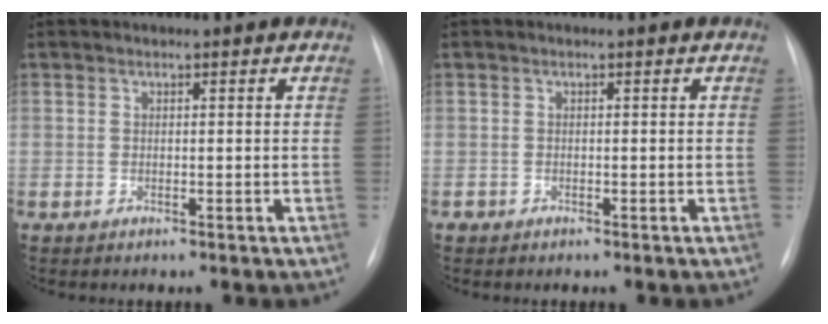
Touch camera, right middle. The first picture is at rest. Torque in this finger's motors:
{"motor_torque": [-0.14, -0.09, -0.01, -0.01]}